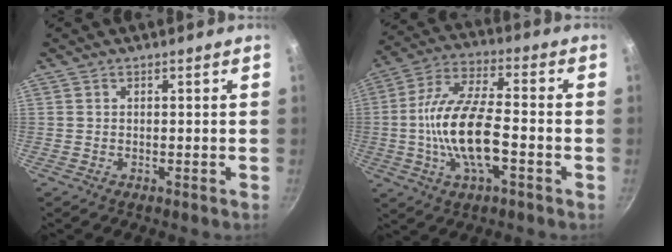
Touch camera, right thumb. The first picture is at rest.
{"total": 15.3, "force": [-3.1, 6.0, 13.7], "torque": [-0.259, 0.029, -0.070]}